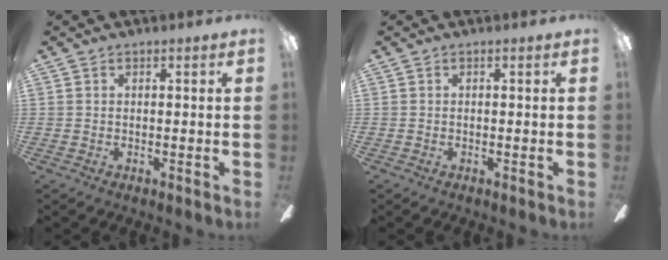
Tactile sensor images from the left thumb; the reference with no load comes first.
{"total": 0.0}